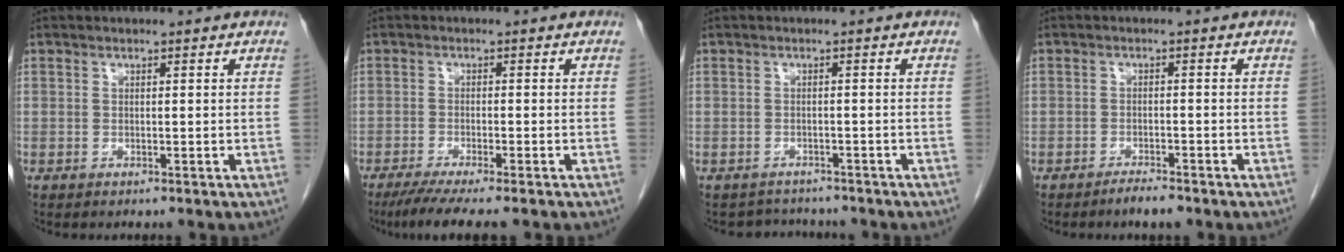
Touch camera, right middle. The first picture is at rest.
{"total": 7.0, "force": [-5.6, 0.0, 4.2], "torque": [-0.062, -0.017, -0.090]}
{"total": 3.2, "force": [-3.0, 1.1, -0.4], "torque": [0.006, 0.001, -0.041]}
{"total": 2.5, "force": [-2.1, 0.4, 1.3], "torque": [-0.025, -0.002, -0.033]}